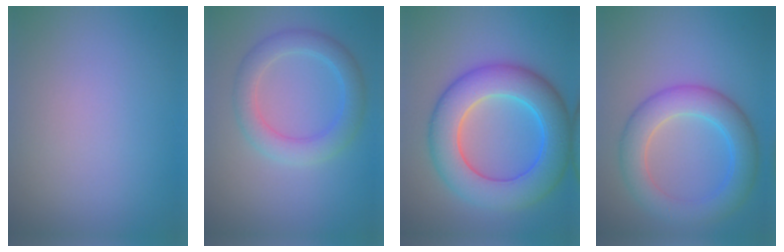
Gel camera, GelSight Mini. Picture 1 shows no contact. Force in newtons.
{"total": 3.9, "press": 3.9, "slide": 0.1}
{"total": 9.5, "press": 9.5, "slide": 0.4}
{"total": 5.9, "press": 5.9, "slide": 0.4}